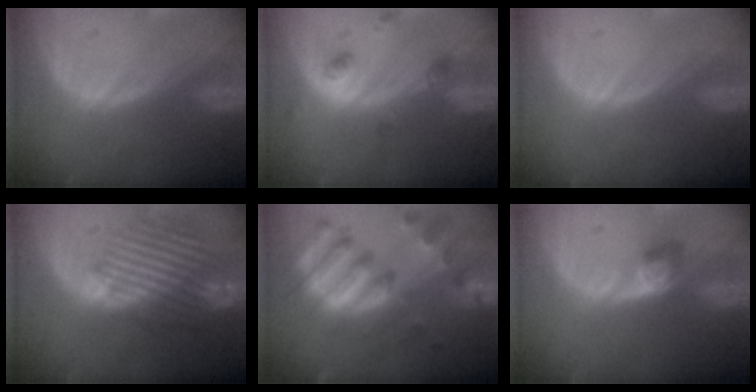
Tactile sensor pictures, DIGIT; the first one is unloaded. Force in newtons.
{"total": 4.3, "press": 4.1, "slide": 1.3}
{"total": 0.0}
{"total": 10.2, "press": 9.5, "slide": 3.9}
{"total": 11.6, "press": 10.0, "slide": 5.9}
{"total": 2.9, "press": 2.8, "slide": 0.1}